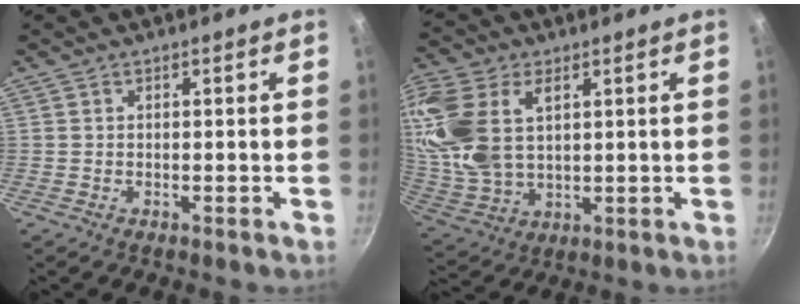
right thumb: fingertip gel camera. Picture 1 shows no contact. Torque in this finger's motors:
{"motor_torque": [-0.93, 1.47, 0.85, 0.58, 0.30]}